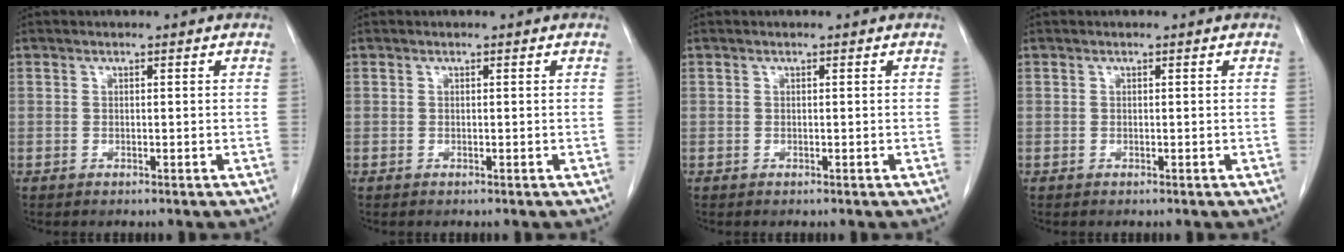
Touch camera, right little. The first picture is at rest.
{"total": 0.0}
{"total": 0.0}
{"total": 0.0}